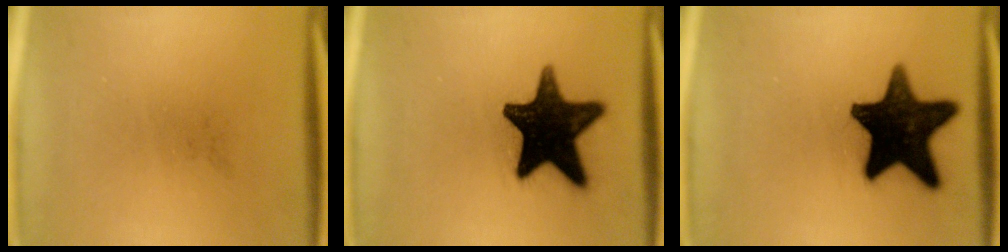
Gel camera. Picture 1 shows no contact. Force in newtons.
{"total": 18.0}
{"total": 17.3}